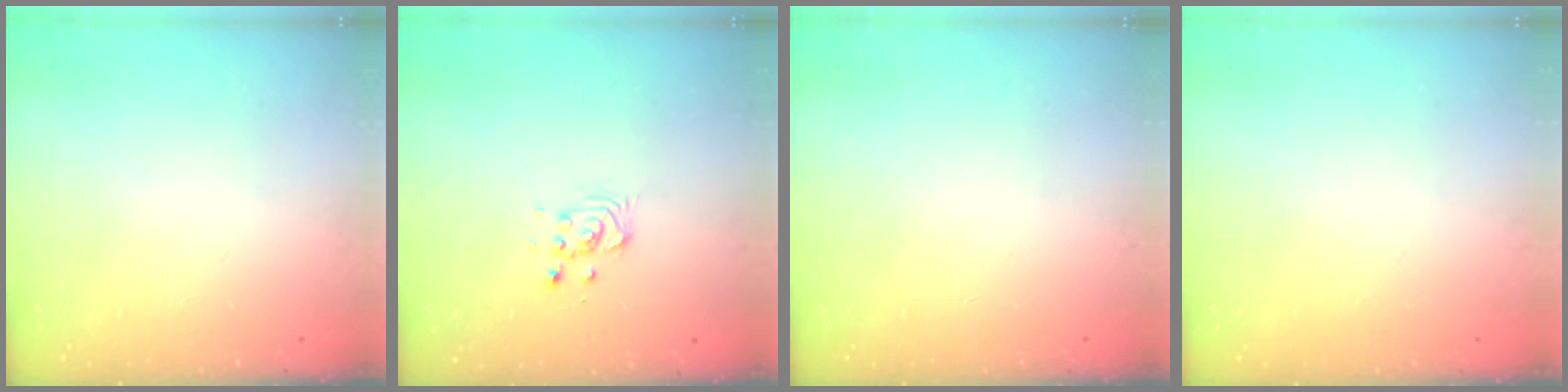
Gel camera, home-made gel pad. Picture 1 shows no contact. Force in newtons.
{"total": 3.3, "press": 3.3, "slide": 0.2}
{"total": 0.0}
{"total": 0.0}